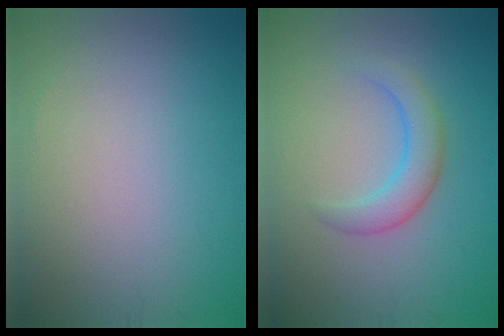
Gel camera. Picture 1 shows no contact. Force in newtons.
{"total": 2.8, "press": 2.8, "slide": 0.3}